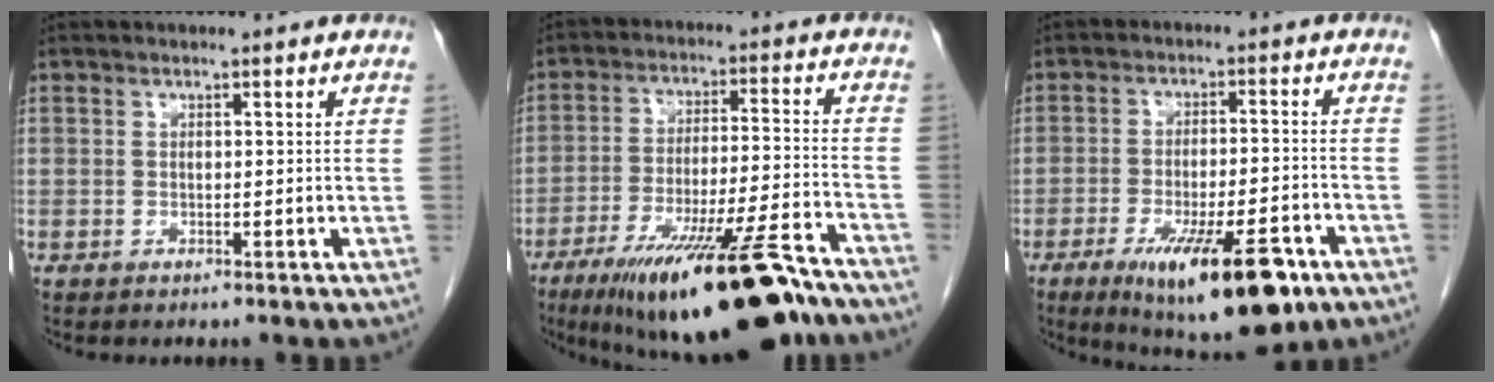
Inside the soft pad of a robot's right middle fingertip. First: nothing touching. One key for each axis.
{"total": 21.6, "fx": -15.8, "fy": 2.3, "fz": 14.6, "tx": -0.187, "ty": -0.017, "tz": -0.250}
{"total": 14.9, "fx": -8.4, "fy": 3.4, "fz": 11.8, "tx": -0.161, "ty": -0.017, "tz": -0.122}